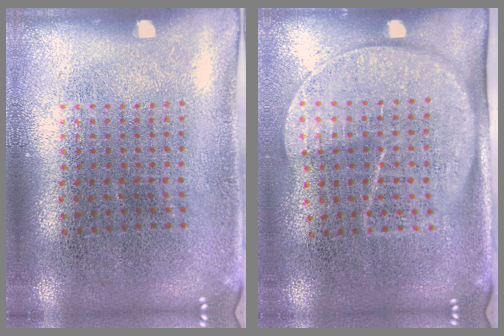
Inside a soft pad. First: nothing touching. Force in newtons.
{"total": 1.8, "press": 1.5, "slide": 1.0}